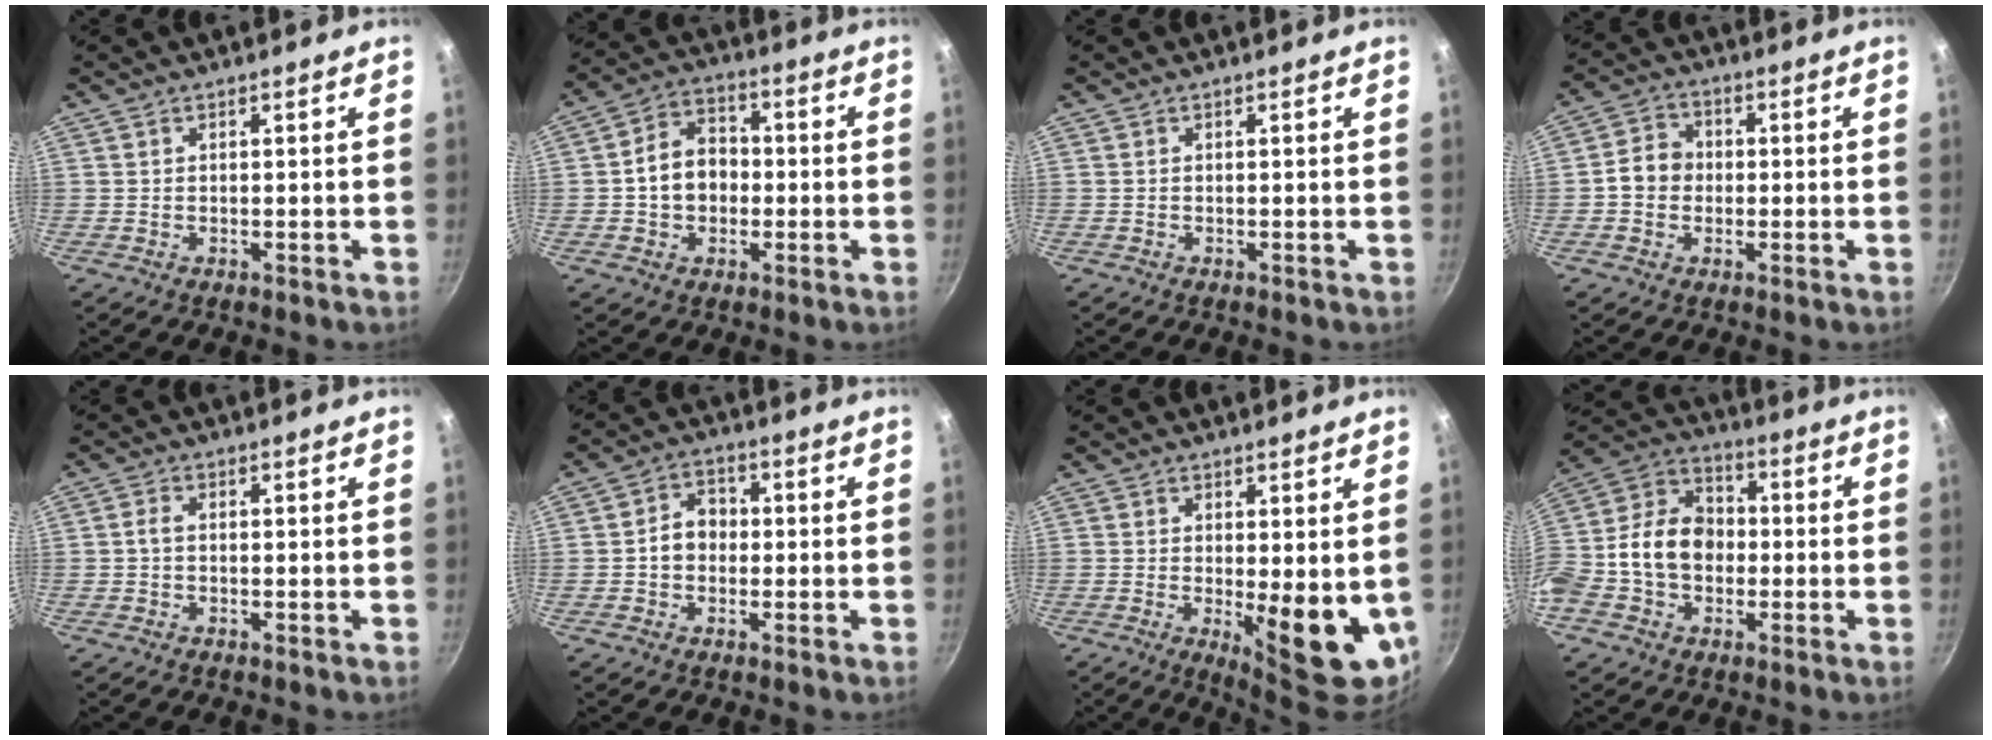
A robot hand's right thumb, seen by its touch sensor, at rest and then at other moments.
{"total": 9.4, "force": [-0.7, 7.3, 5.9], "torque": [-0.070, 0.024, -0.021]}
{"total": 0.0}
{"total": 5.9, "force": [-0.4, 5.1, 2.8], "torque": [-0.022, 0.016, -0.021]}
{"total": 1.7, "force": [-0.2, 1.1, 1.3], "torque": [-0.026, 0.009, -0.005]}
{"total": 5.5, "force": [-0.4, 4.5, 3.2], "torque": [-0.022, 0.018, -0.014]}
{"total": 11.4, "force": [-0.8, 4.0, 10.7], "torque": [-0.115, -0.016, 0.003]}
{"total": 16.7, "force": [-1.6, 12.8, 10.7], "torque": [-0.169, 0.049, -0.046]}